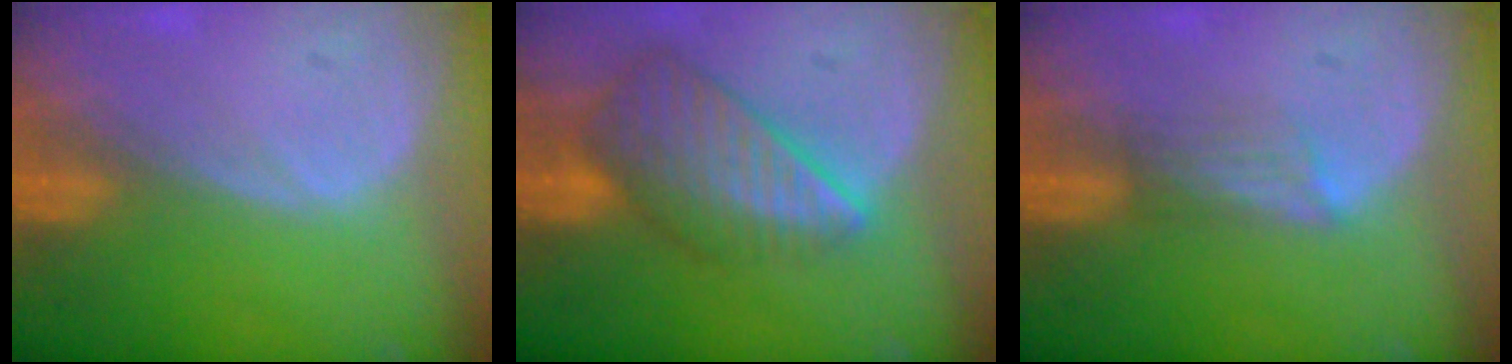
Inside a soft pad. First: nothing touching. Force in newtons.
{"total": 8.7, "press": 7.6, "slide": 4.3}
{"total": 2.8, "press": 2.5, "slide": 1.4}